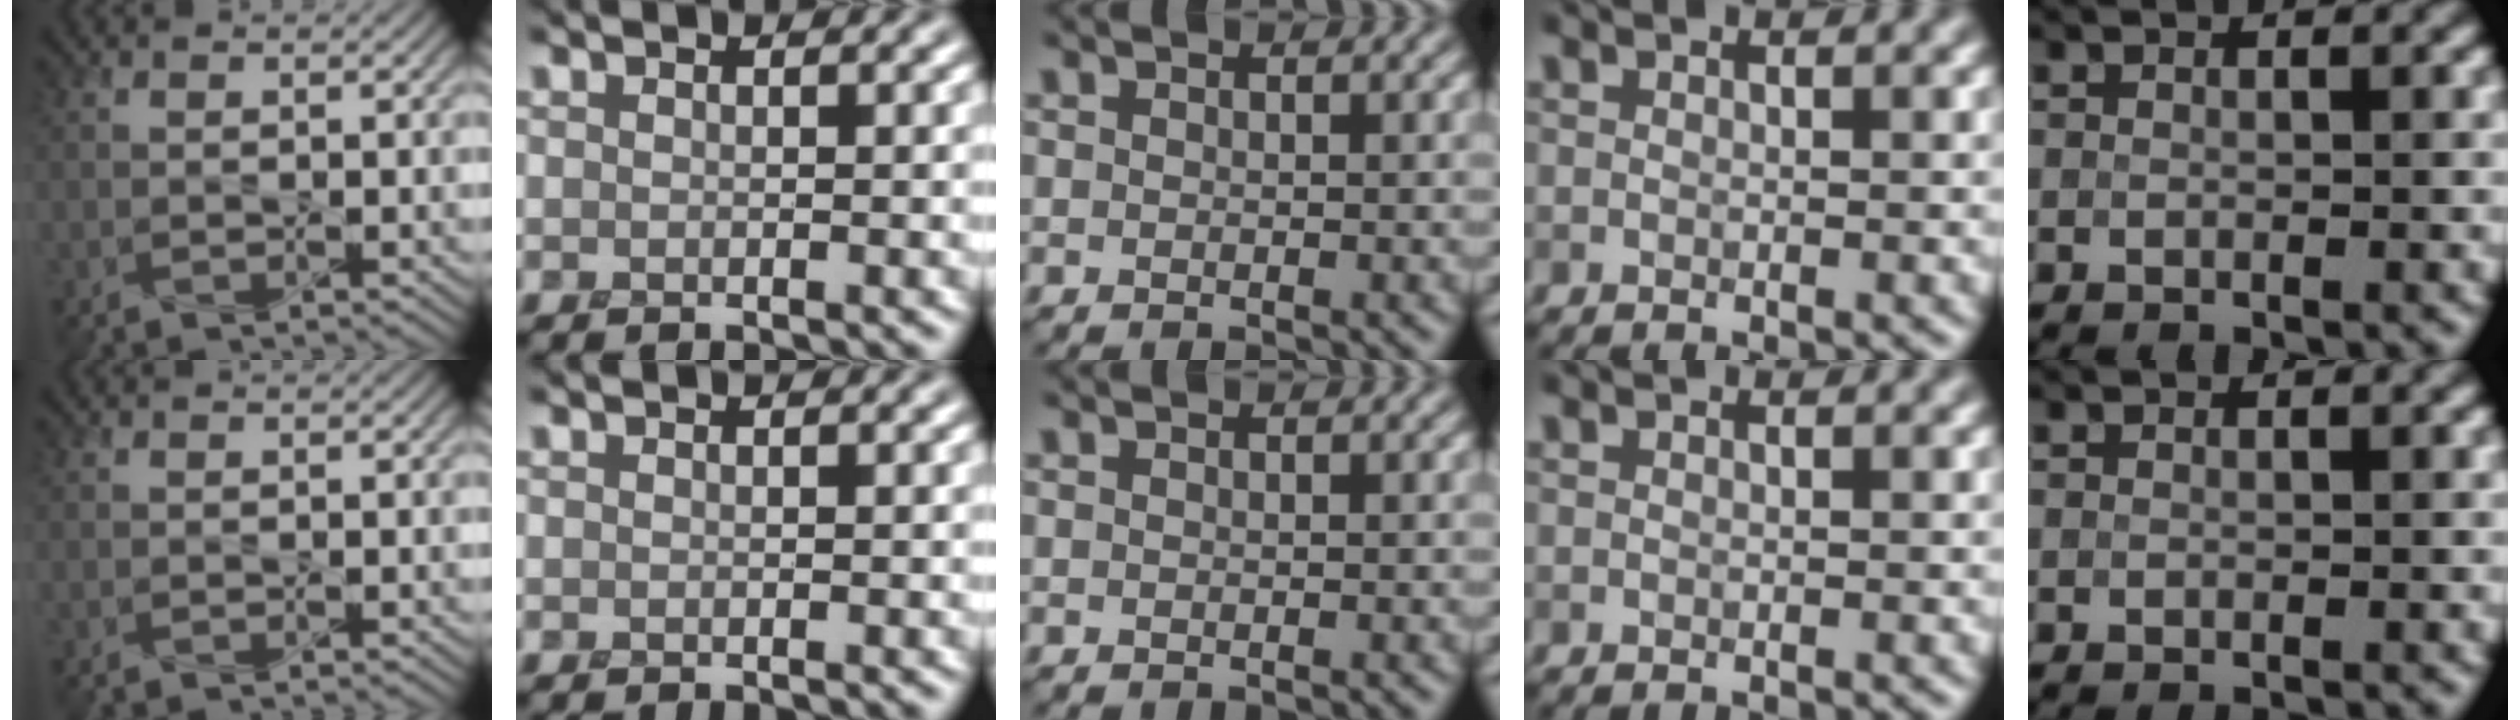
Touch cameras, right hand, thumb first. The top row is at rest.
{}